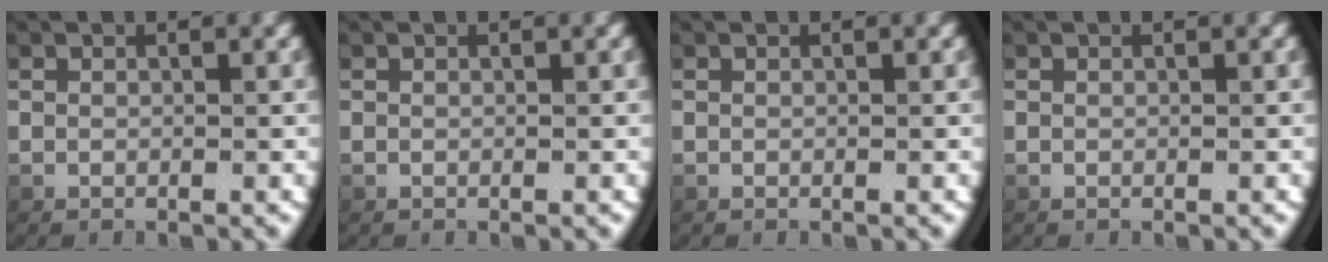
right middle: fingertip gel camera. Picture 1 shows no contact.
{"total": 0.0}
{"total": 0.0}
{"total": 0.0}